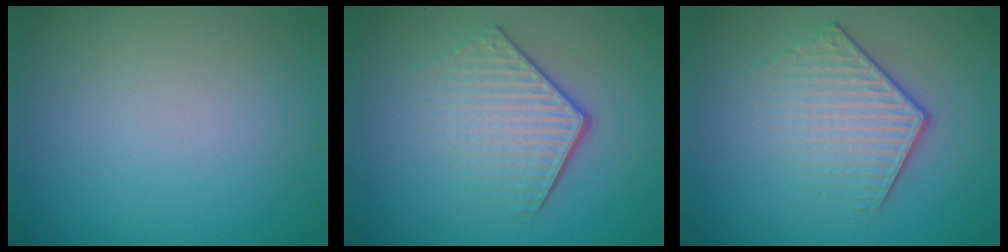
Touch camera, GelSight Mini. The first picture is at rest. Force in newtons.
{"total": 4.3, "press": 2.8, "slide": 3.3}
{"total": 4.3, "press": 3.0, "slide": 3.0}